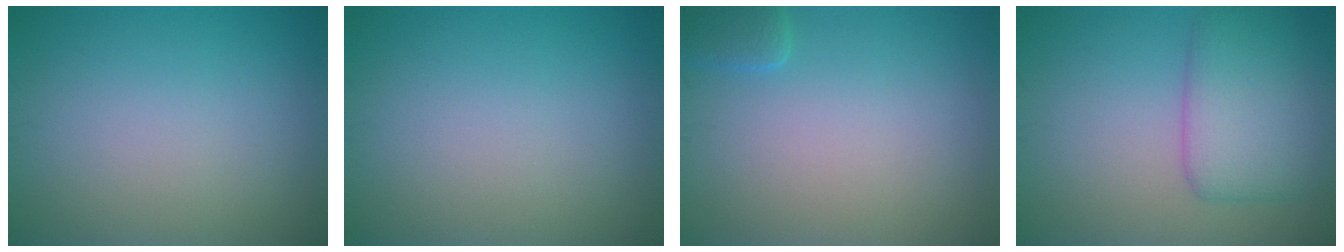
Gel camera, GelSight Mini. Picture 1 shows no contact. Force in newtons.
{"total": 0.0}
{"total": 1.4, "press": 1.4, "slide": 0.1}
{"total": 5.5, "press": 5.5, "slide": 0.1}